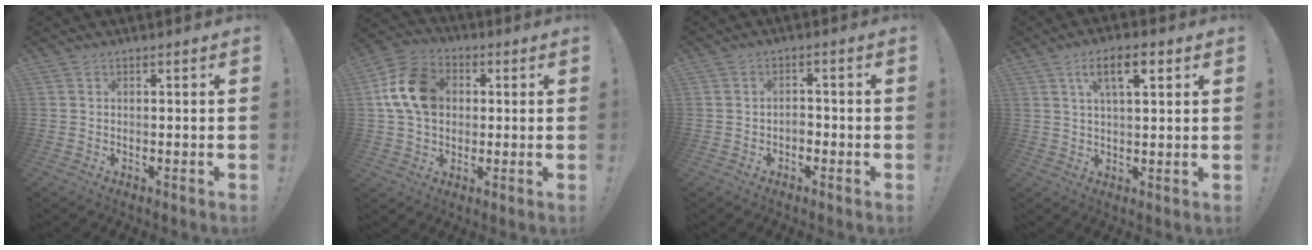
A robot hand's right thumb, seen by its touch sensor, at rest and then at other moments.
{"total": 15.3, "force": [2.5, 11.8, 9.4], "torque": [-0.149, 0.010, 0.054]}
{"total": 2.7, "force": [-1.4, 2.0, 1.3], "torque": [-0.026, 0.006, -0.025]}
{"total": 8.6, "force": [3.7, 3.0, 7.2], "torque": [-0.112, -0.003, 0.060]}